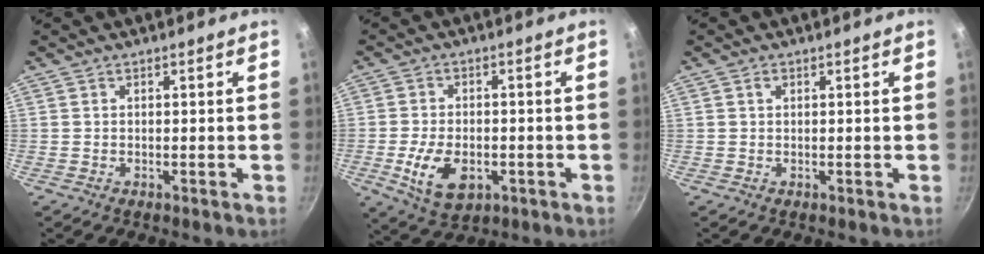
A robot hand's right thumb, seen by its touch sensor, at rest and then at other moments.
{"total": 9.8, "force": [-2.8, 6.0, 7.2], "torque": [-0.125, 0.002, -0.040]}
{"total": 0.8, "force": [0.3, 0.6, 0.5], "torque": [-0.007, 0.004, 0.006]}